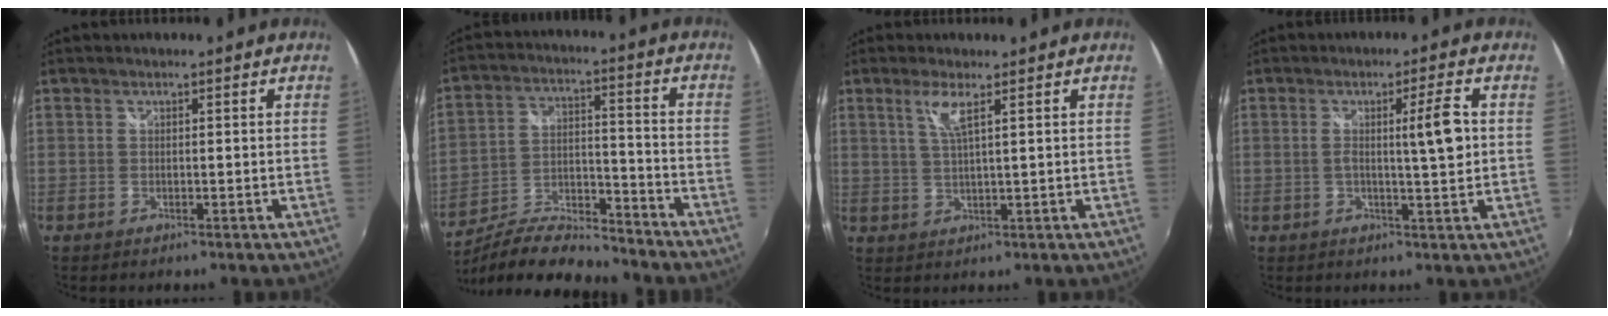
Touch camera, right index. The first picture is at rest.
{"total": 16.7, "force": [-14.4, 3.6, 7.8], "torque": [-0.150, -0.014, -0.242]}
{"total": 3.7, "force": [1.9, -0.1, 3.2], "torque": [-0.066, -0.002, 0.039]}
{"total": 6.0, "force": [0.4, -0.4, 5.9], "torque": [-0.096, -0.002, 0.006]}